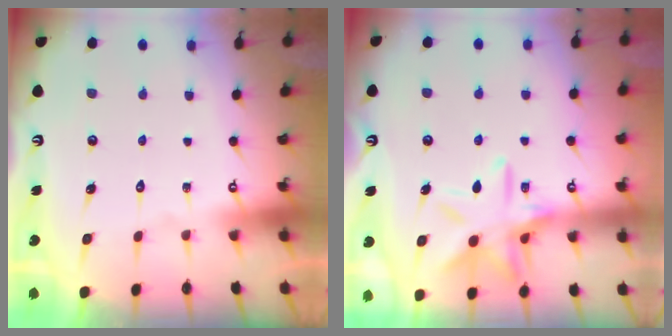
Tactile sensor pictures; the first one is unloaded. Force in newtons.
{"total": 13.5, "press": 13.4, "slide": 1.0}